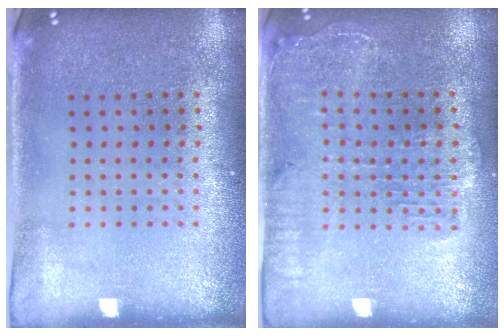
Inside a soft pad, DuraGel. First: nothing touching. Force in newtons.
{"total": 1.7, "press": 1.6, "slide": 0.6}